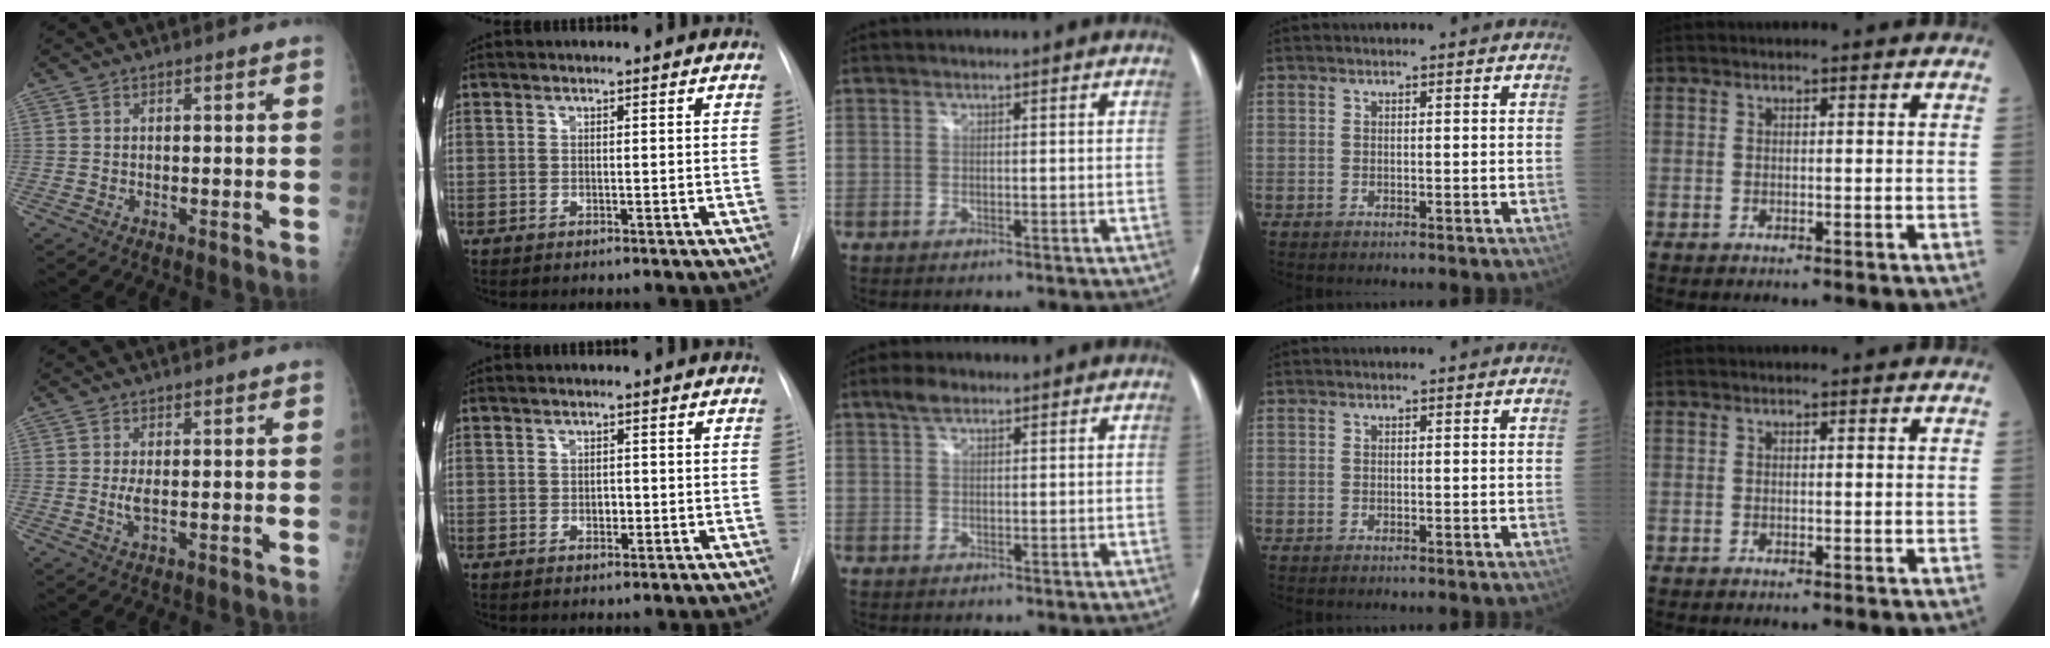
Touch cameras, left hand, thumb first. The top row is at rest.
{"thumb": {"total": 1.9, "force": [0.3, 0.5, 1.8], "torque": [-0.040, -0.005, 0.010]}, "index": {"total": 1.3, "force": [-0.2, 0.9, 0.9], "torque": [-0.014, 0.001, -0.001]}, "middle": {"total": 2.7, "force": [1.8, 1.5, 1.4], "torque": [-0.030, 0.013, 0.033]}}